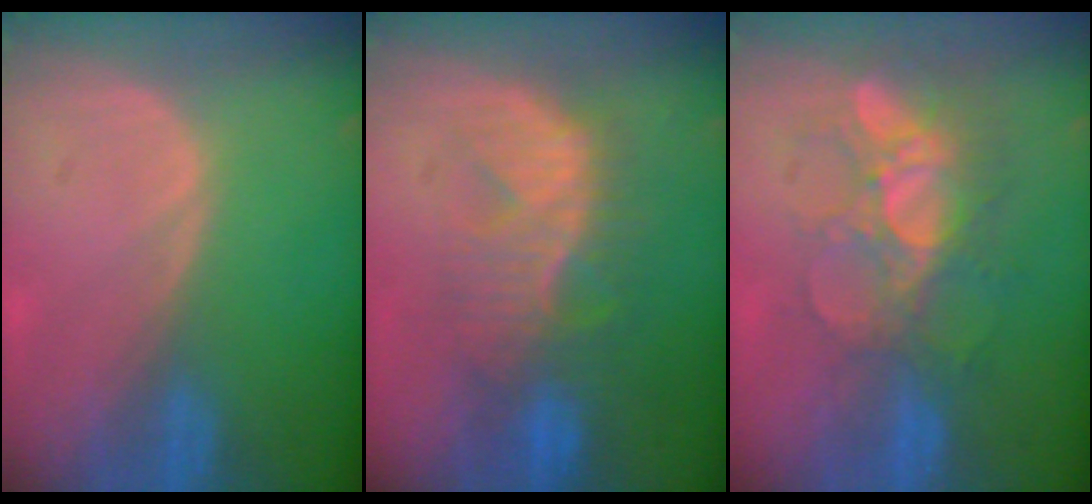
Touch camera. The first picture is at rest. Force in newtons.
{"total": 8.8, "press": 8.5, "slide": 2.2}
{"total": 9.8, "press": 8.6, "slide": 4.7}